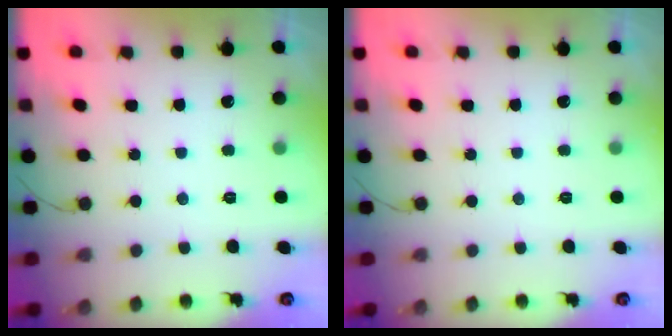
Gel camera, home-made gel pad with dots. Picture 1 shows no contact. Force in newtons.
{"total": 0.0}